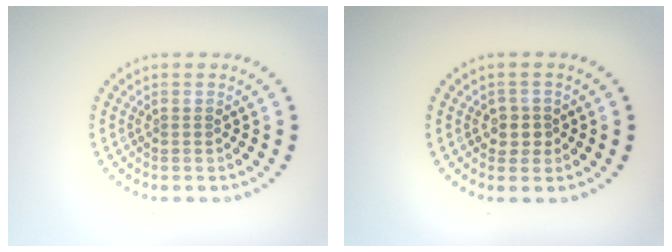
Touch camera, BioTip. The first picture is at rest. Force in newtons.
{"total": 1.7, "press": 1.5, "slide": 0.8}